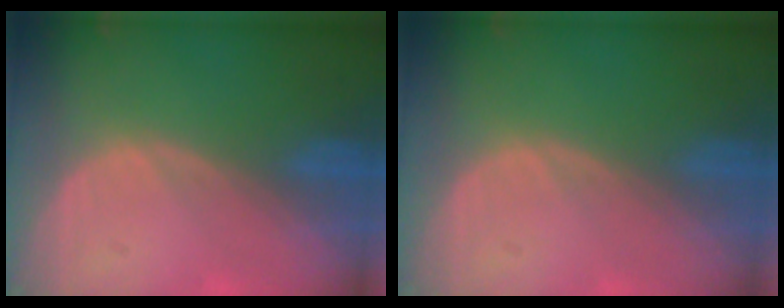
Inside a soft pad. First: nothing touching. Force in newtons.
{"total": 0.0}